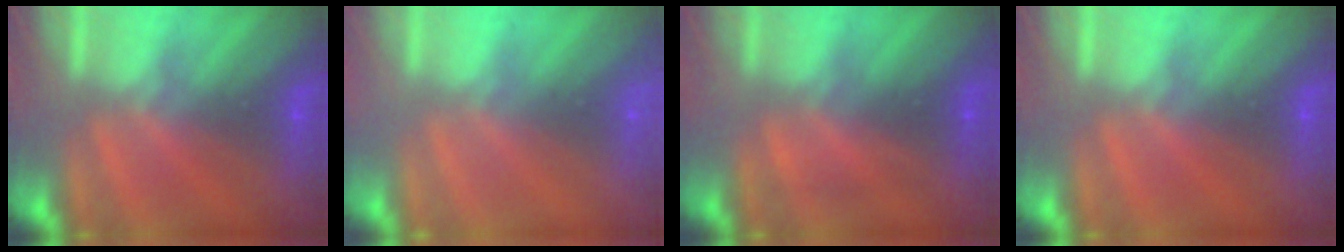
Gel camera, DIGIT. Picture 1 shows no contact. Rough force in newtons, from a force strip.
{"total": 2.3}
{"total": 1.9}
{"total": 0.0}